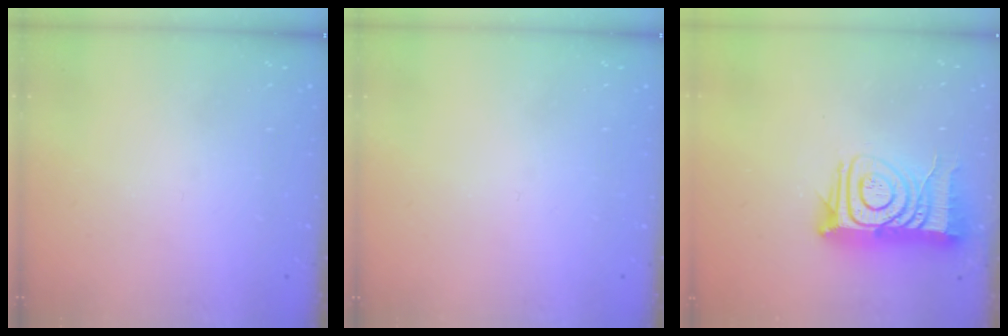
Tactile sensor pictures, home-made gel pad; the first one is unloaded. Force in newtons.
{"total": 0.0}
{"total": 15.9, "press": 15.8, "slide": 1.6}